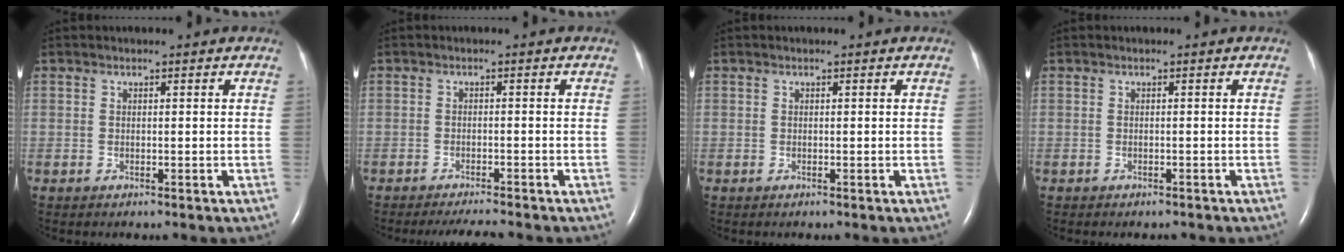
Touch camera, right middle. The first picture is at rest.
{"total": 4.4, "force": [-4.0, 0.1, 1.8], "torque": [-0.028, -0.014, -0.060]}
{"total": 0.0}
{"total": 1.5, "force": [-1.3, 0.4, 0.5], "torque": [-0.012, -0.005, -0.015]}